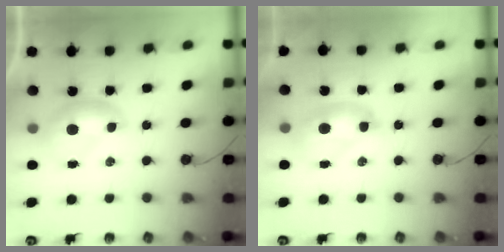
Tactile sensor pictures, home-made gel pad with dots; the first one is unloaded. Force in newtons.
{"total": 2.6, "press": 2.6, "slide": 0.1}